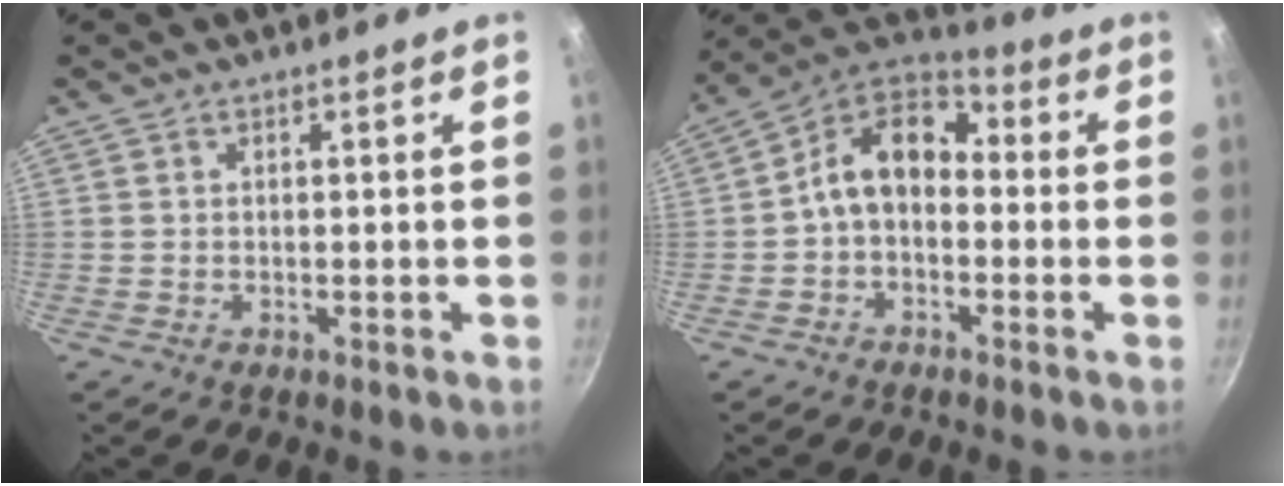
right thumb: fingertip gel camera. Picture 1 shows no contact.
{"total": 11.6, "force": [-0.7, 8.1, 8.2], "torque": [-0.115, 0.048, -0.036]}